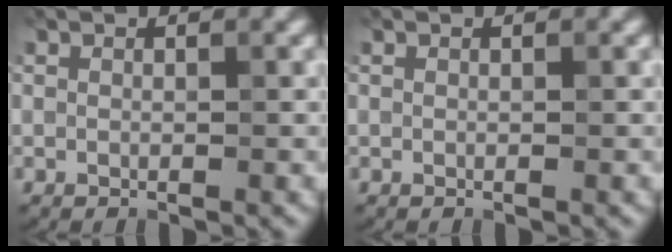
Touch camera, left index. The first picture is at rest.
{"total": 0.0}